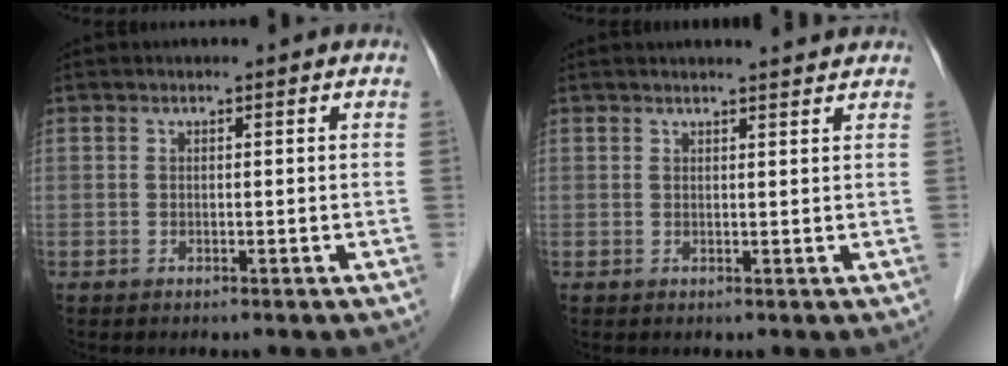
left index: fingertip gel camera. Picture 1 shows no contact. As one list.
[{"total": 3.6, "force": [3.5, 0.0, 1.0], "torque": [-0.018, 0.008, 0.039]}]